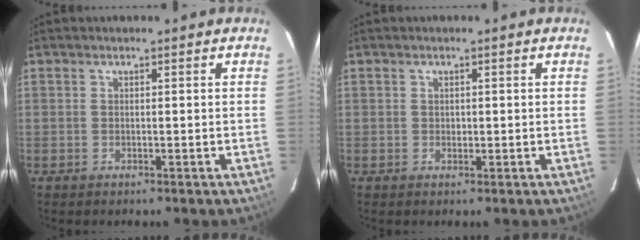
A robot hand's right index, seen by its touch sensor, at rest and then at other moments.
{"total": 0.8, "force": [0.1, 0.7, 0.1], "torque": [0.001, 0.001, 0.002]}